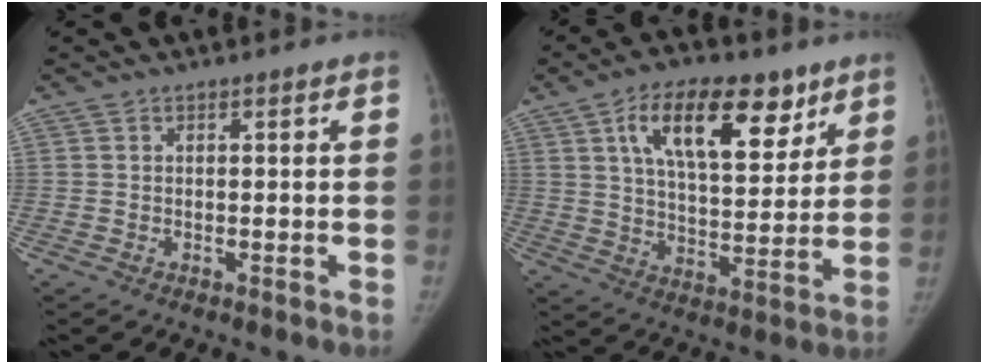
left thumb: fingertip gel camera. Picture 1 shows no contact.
{"total": 17.4, "force": [8.8, 8.3, 12.5], "torque": [-0.158, -0.031, 0.148]}